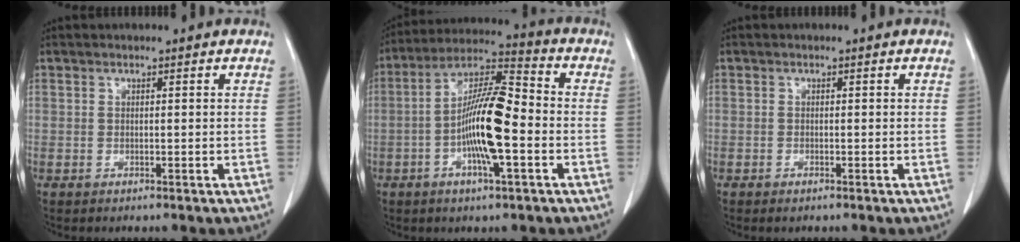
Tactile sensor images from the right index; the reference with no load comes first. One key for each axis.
{"total": 12.7, "fx": -2.7, "fy": 2.1, "fz": 12.2, "tx": -0.231, "ty": 0.012, "tz": -0.052}
{"total": 0.8, "fx": -0.6, "fy": 0.2, "fz": 0.5, "tx": -0.009, "ty": -0.002, "tz": -0.007}